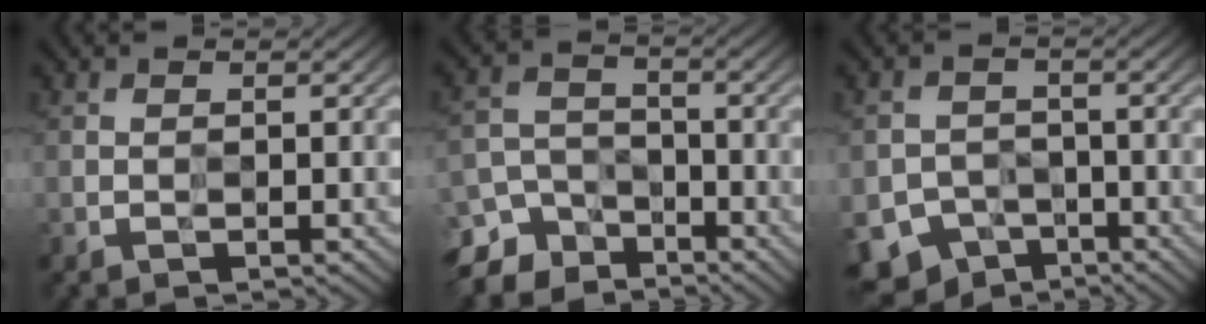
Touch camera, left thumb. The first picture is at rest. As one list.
[{"total": 8.8, "force": [-6.5, 5.5, 2.2], "torque": [-0.049, -0.013, -0.121]}, {"total": 8.4, "force": [-5.4, 5.9, 2.6], "torque": [-0.046, -0.017, -0.088]}]